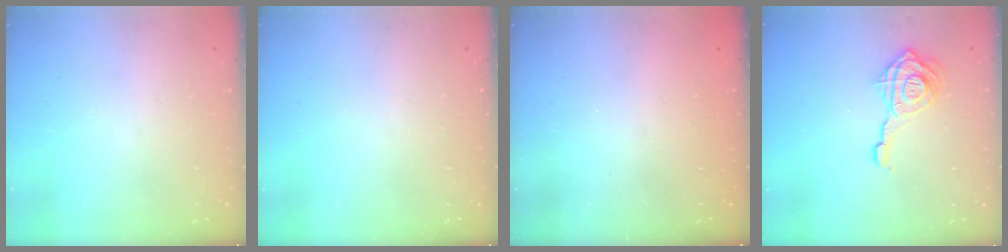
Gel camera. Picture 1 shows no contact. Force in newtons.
{"total": 0.0}
{"total": 2.4, "press": 2.3, "slide": 0.8}
{"total": 12.8, "press": 12.7, "slide": 1.4}